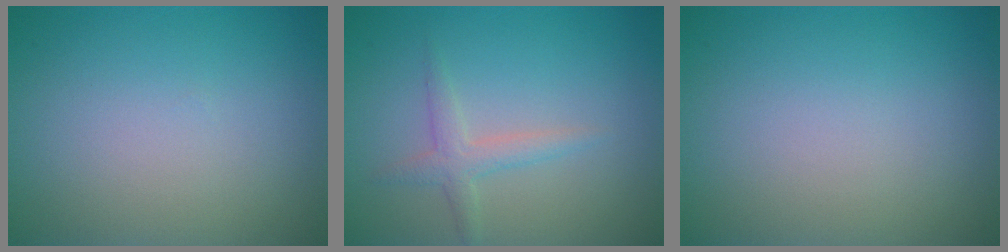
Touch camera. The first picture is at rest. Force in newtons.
{"total": 1.9, "press": 1.9, "slide": 0.0}
{"total": 0.0}